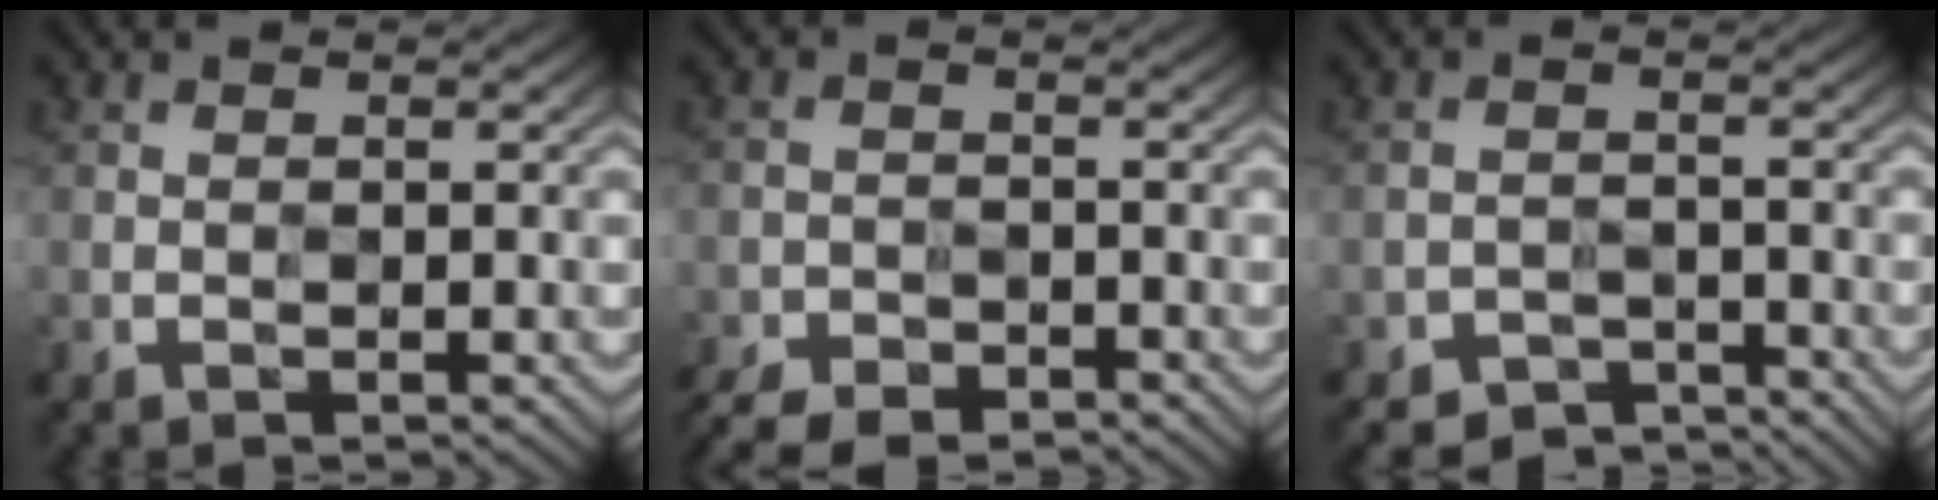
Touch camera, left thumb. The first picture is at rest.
{"total": 5.6, "force": [-4.6, 2.3, 2.1], "torque": [-0.053, -0.019, -0.085]}
{"total": 3.1, "force": [-2.8, 0.1, -1.2], "torque": [0.021, 0.004, -0.058]}